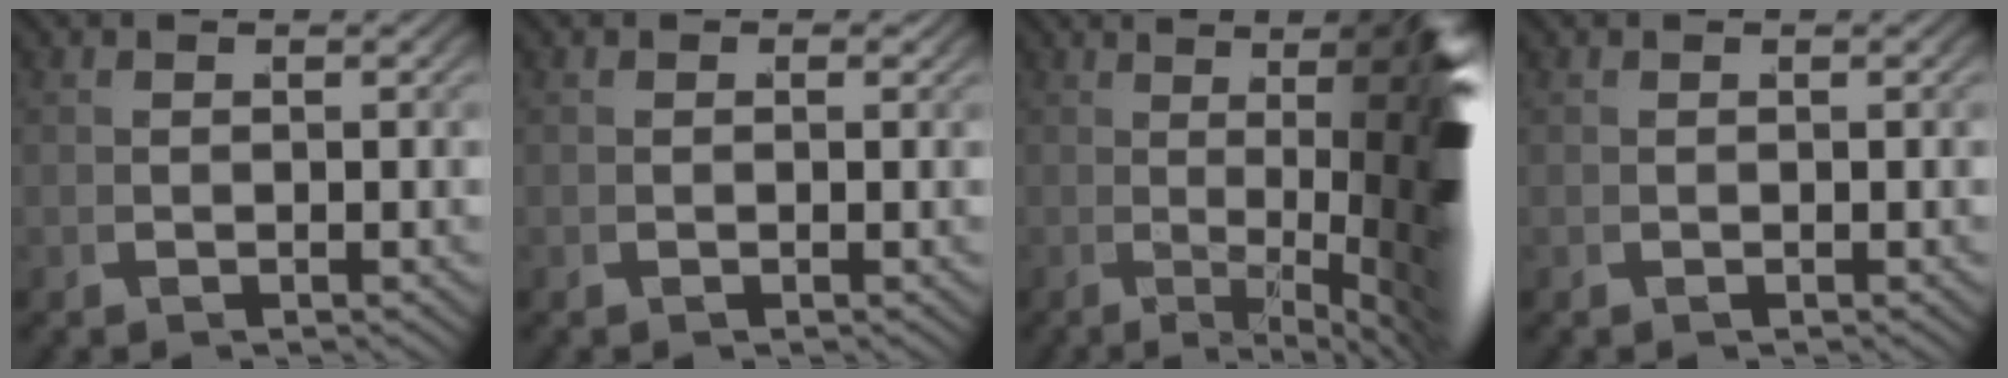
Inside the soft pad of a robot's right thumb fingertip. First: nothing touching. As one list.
[{"total": 0.6, "force": [0.4, 0.5, 0.2], "torque": [-0.003, 0.000, 0.002]}, {"total": 18.1, "force": [0.7, 5.4, 17.3], "torque": [-0.226, -0.021, 0.022]}, {"total": 0.0}]